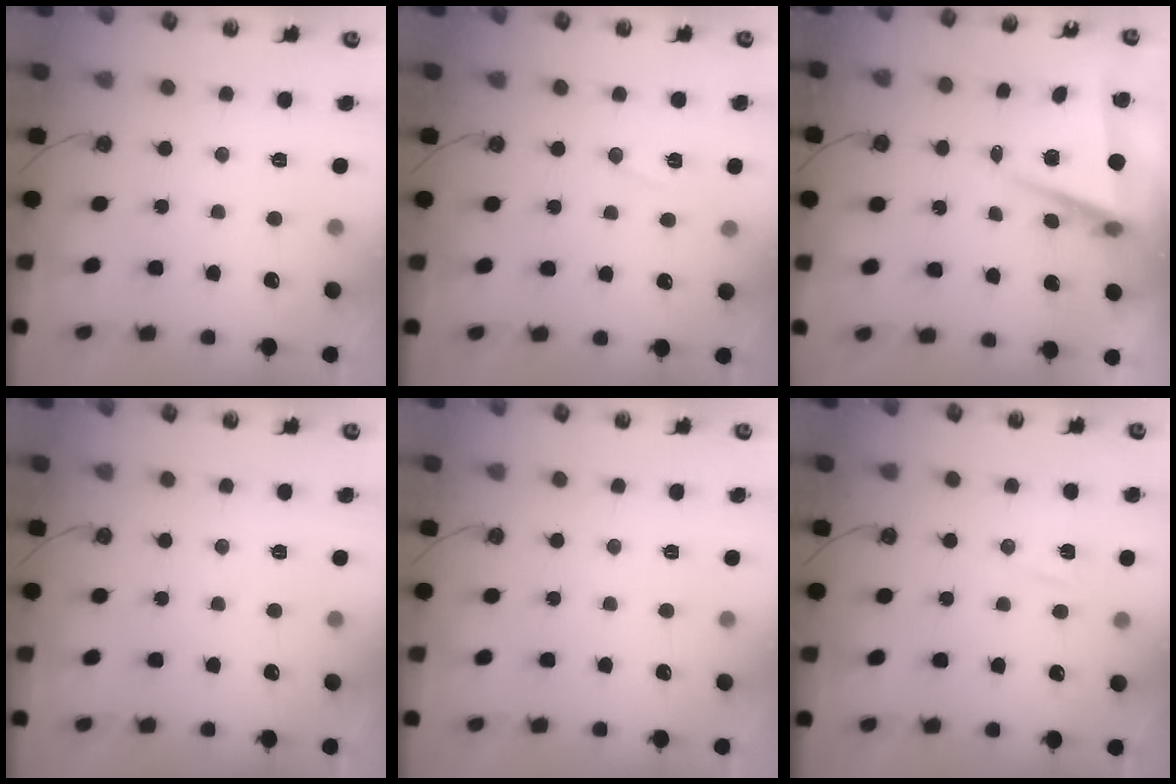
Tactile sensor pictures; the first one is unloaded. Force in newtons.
{"total": 7.8, "press": 6.4, "slide": 4.4}
{"total": 6.6, "press": 6.4, "slide": 1.6}
{"total": 0.0}
{"total": 0.0}
{"total": 4.9, "press": 4.5, "slide": 2.0}